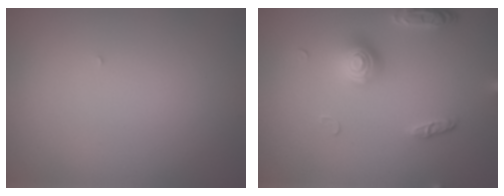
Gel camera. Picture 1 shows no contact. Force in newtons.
{"total": 3.6, "press": 2.9, "slide": 2.2}